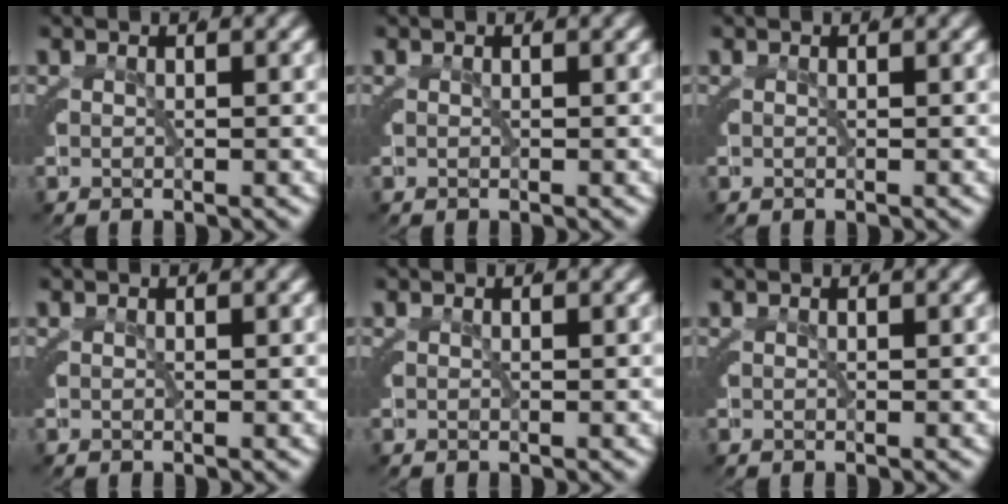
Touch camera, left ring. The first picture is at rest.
{"total": 0.0}
{"total": 0.0}
{"total": 0.0}
{"total": 0.0}
{"total": 0.0}